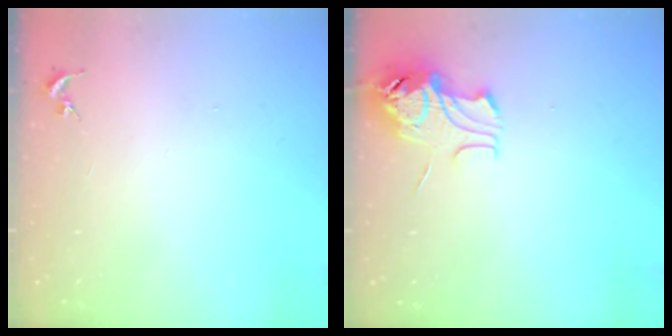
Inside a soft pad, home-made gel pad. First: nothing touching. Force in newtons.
{"total": 10.2, "press": 10.2, "slide": 1.2}